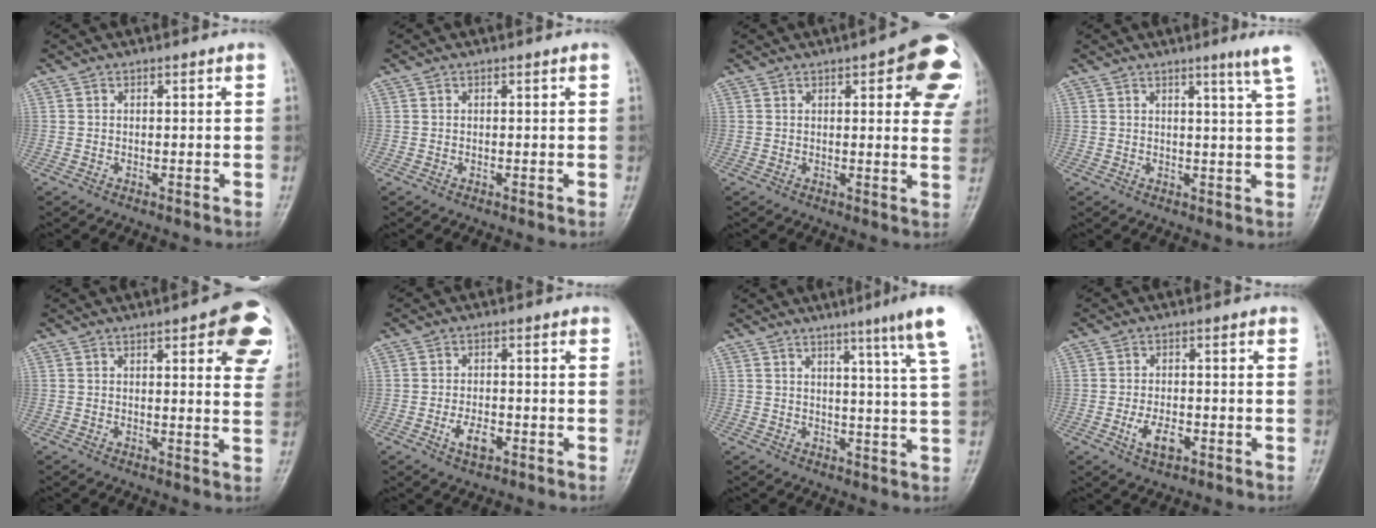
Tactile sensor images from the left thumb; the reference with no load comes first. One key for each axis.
{"total": 0.0}
{"total": 15.3, "fx": 6.0, "fy": 5.3, "fz": 13.0, "tx": -0.118, "ty": -0.015, "tz": 0.059}
{"total": 4.5, "fx": 2.8, "fy": -0.9, "fz": 3.4, "tx": -0.050, "ty": -0.023, "tz": 0.040}
{"total": 11.8, "fx": 5.0, "fy": 3.8, "fz": 10.0, "tx": -0.079, "ty": -0.013, "tz": 0.051}
{"total": 4.3, "fx": -1.8, "fy": 2.3, "fz": 3.2, "tx": -0.054, "ty": 0.006, "tz": -0.031}
{"total": 9.5, "fx": 6.0, "fy": -0.9, "fz": 7.3, "tx": -0.097, "ty": -0.027, "tz": 0.070}
{"total": 4.9, "fx": -1.9, "fy": 2.6, "fz": 3.7, "tx": -0.065, "ty": 0.006, "tz": -0.032}